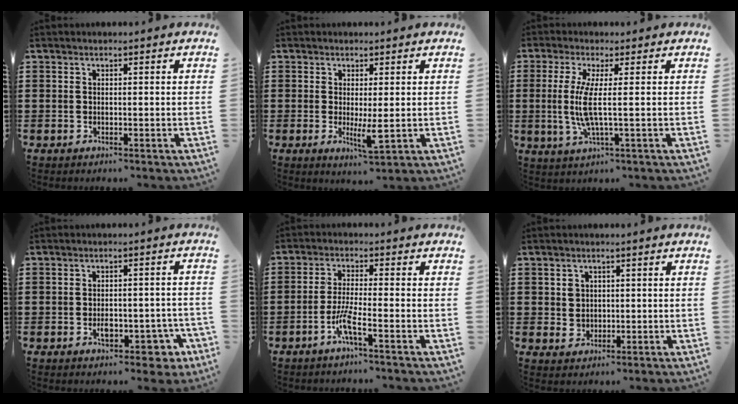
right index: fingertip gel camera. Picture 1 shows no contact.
{"total": 3.7, "force": [-0.2, 1.0, 3.6], "torque": [-0.065, -0.009, -0.006]}
{"total": 6.7, "force": [0.2, 0.1, 6.7], "torque": [-0.146, -0.019, -0.004]}
{"total": 4.5, "force": [-2.0, 2.4, 3.2], "torque": [-0.040, 0.001, -0.037]}
{"total": 4.9, "force": [-2.7, 0.1, 4.1], "torque": [-0.098, -0.013, -0.057]}
{"total": 2.2, "force": [0.4, 2.1, 0.7], "torque": [-0.021, 0.010, 0.005]}